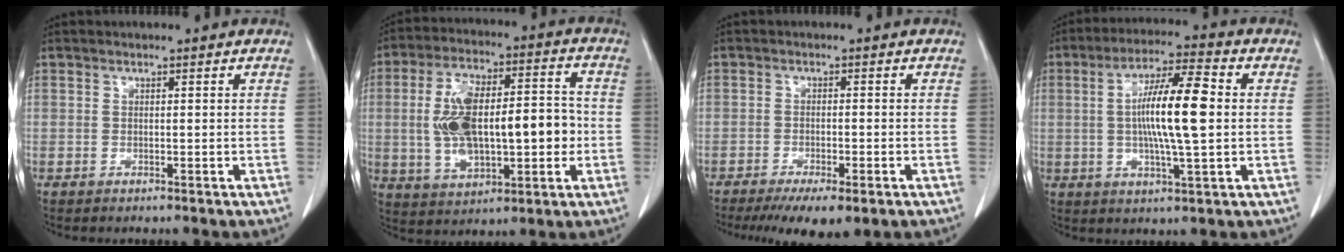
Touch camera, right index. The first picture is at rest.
{"total": 16.7, "force": [-1.0, 6.8, 15.2], "torque": [-0.276, 0.029, -0.005]}
{"total": 7.5, "force": [-4.9, 2.0, 5.4], "torque": [-0.078, -0.016, -0.073]}
{"total": 12.2, "force": [0.7, 1.1, 12.2], "torque": [-0.220, 0.007, 0.008]}